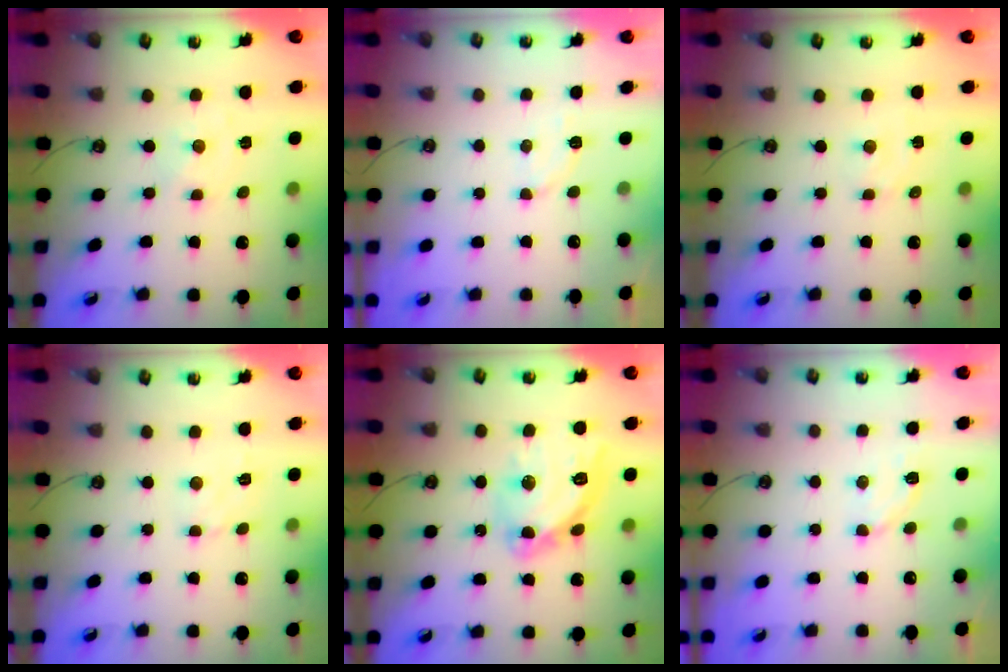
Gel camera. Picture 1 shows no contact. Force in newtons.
{"total": 3.0, "press": 2.8, "slide": 1.1}
{"total": 2.6, "press": 2.6, "slide": 0.4}
{"total": 2.1, "press": 2.0, "slide": 0.6}
{"total": 15.2, "press": 15.1, "slide": 1.5}
{"total": 4.7, "press": 4.7, "slide": 0.7}